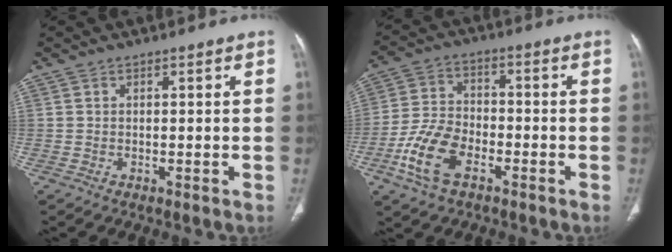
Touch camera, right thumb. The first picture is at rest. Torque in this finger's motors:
{"motor_torque": [0.08, 0.44, 0.12, 0.32, 0.09]}